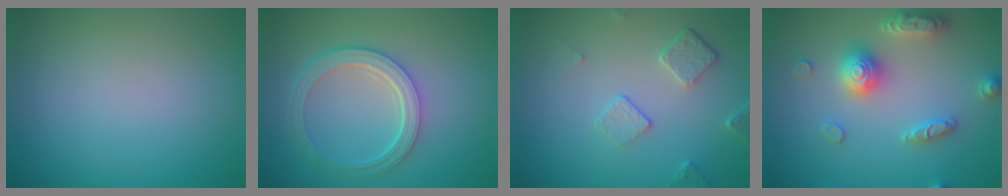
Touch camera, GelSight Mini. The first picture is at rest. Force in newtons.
{"total": 4.8, "press": 3.6, "slide": 3.1}
{"total": 2.3, "press": 1.6, "slide": 1.6}
{"total": 4.9, "press": 4.8, "slide": 0.8}